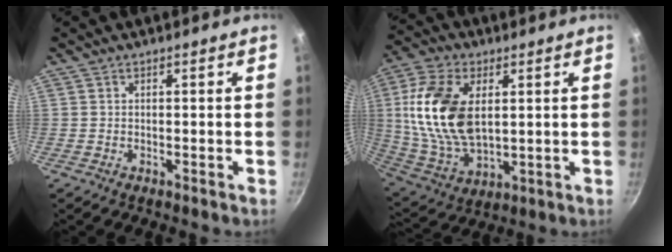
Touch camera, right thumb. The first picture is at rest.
{"total": 18.9, "force": [3.6, 11.0, 15.0], "torque": [-0.286, -0.010, 0.078]}